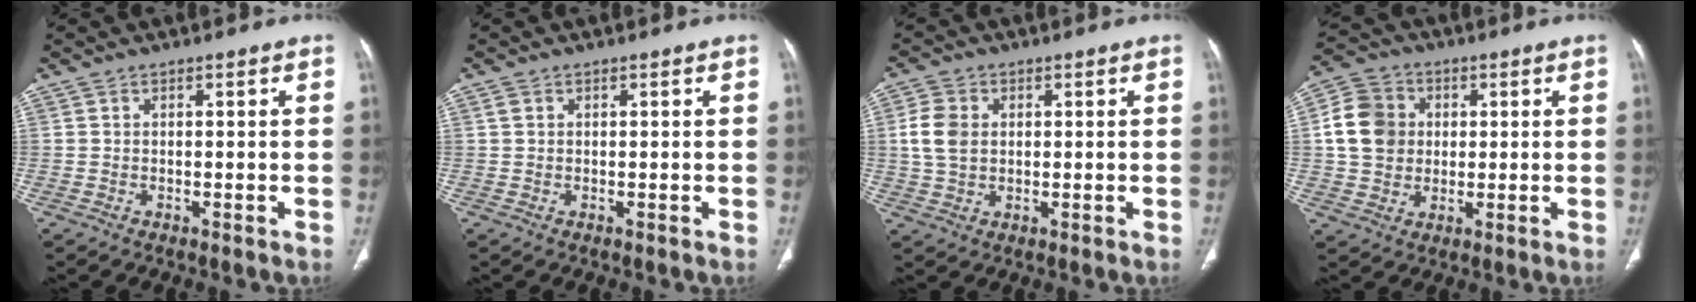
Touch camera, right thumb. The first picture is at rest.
{"total": 0.7, "force": [0.3, 0.5, 0.4], "torque": [-0.008, 0.005, 0.005]}
{"total": 6.3, "force": [1.0, 4.6, 4.1], "torque": [-0.082, 0.003, 0.022]}
{"total": 10.5, "force": [1.3, 9.1, 4.9], "torque": [-0.076, 0.009, 0.018]}